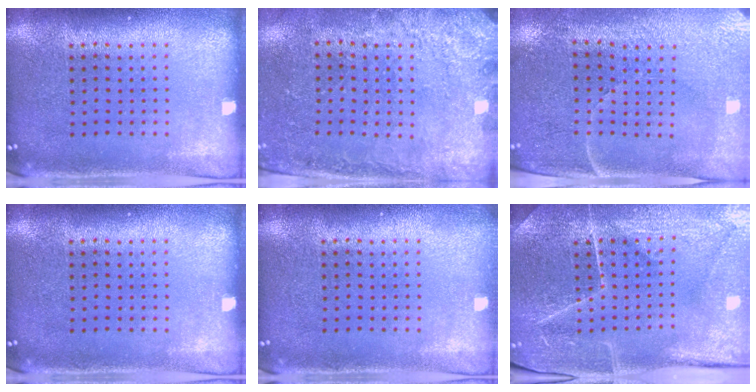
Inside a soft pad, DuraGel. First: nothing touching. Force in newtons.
{"total": 2.6, "press": 2.3, "slide": 1.1}
{"total": 3.5, "press": 3.3, "slide": 1.1}
{"total": 0.0}
{"total": 0.6, "press": 0.5, "slide": 0.2}
{"total": 4.0, "press": 4.0, "slide": 0.6}